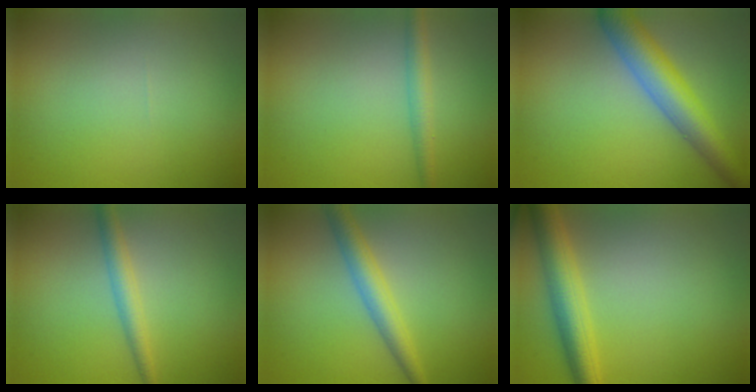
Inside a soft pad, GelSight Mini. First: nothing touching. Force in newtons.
{"total": 2.3, "press": 2.3, "slide": 0.1}
{"total": 6.3, "press": 6.3, "slide": 0.2}
{"total": 2.4, "press": 2.4, "slide": 0.0}
{"total": 3.5, "press": 3.5, "slide": 0.0}
{"total": 4.6, "press": 4.6, "slide": 0.1}